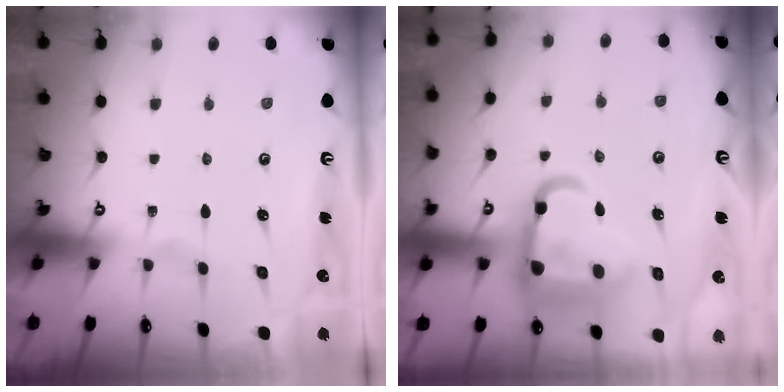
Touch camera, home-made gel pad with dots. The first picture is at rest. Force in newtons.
{"total": 15.1, "press": 15.0, "slide": 1.9}